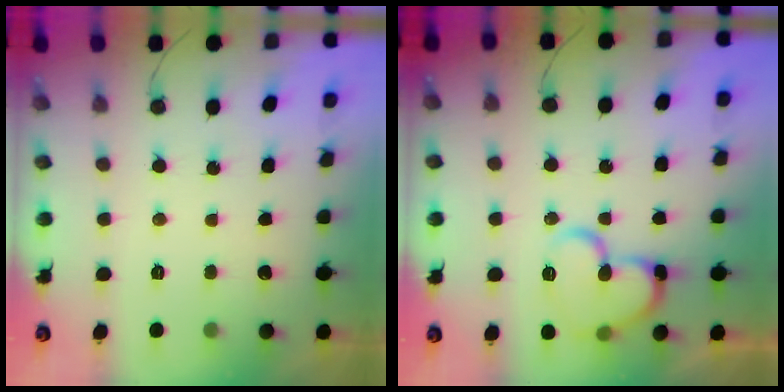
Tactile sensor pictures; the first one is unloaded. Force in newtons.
{"total": 14.8, "press": 14.7, "slide": 1.5}